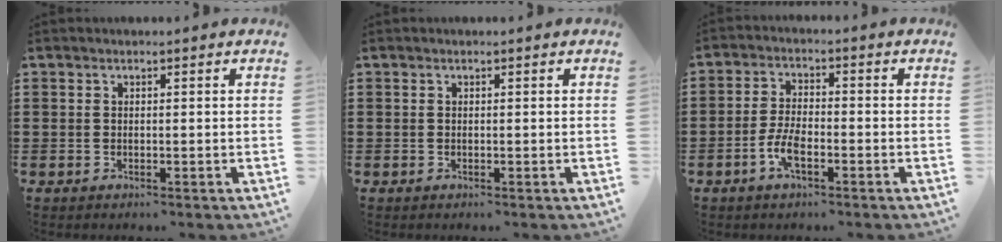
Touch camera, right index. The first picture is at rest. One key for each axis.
{"total": 0.0}
{"total": 4.7, "fx": -2.2, "fy": 1.8, "fz": 3.8, "tx": -0.092, "ty": -0.002, "tz": -0.047}